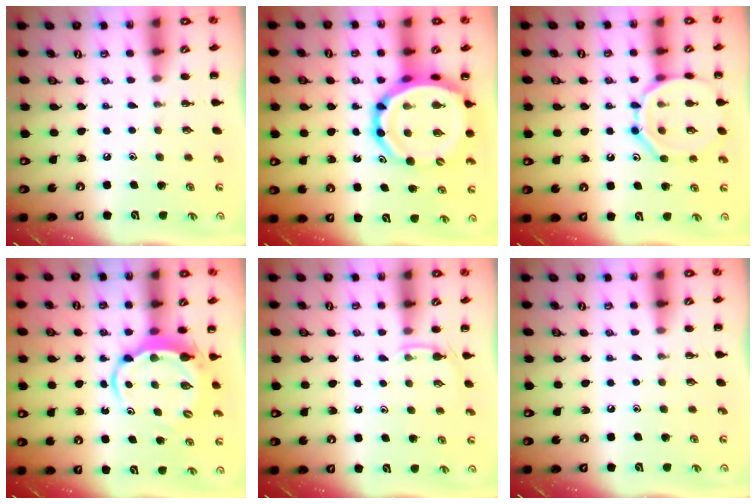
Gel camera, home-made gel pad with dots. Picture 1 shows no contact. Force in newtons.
{"total": 17.3, "press": 16.7, "slide": 4.6}
{"total": 12.8, "press": 12.7, "slide": 1.2}
{"total": 5.8, "press": 5.8, "slide": 1.0}
{"total": 4.1, "press": 3.9, "slide": 1.2}
{"total": 0.0}